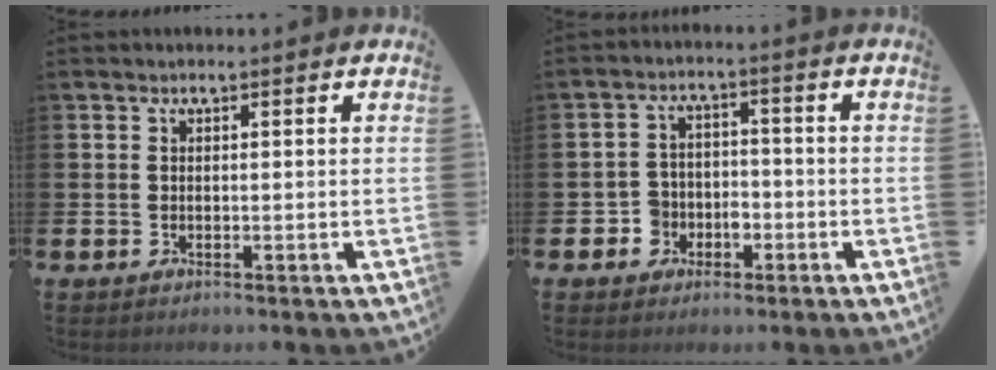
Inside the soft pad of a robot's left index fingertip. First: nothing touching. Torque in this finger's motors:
{"motor_torque": [0.26, -0.04, 0.03, 0.04]}